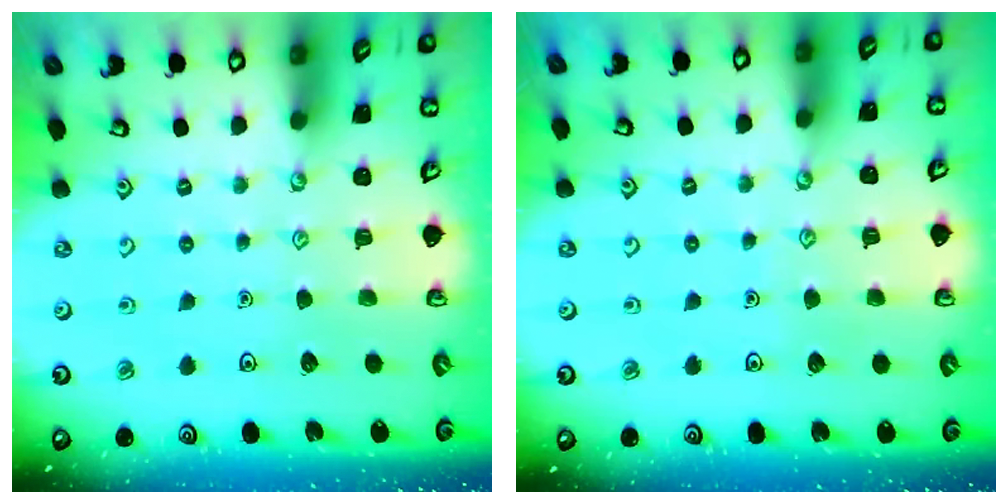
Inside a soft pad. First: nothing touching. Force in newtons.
{"total": 3.7, "press": 3.7, "slide": 0.3}